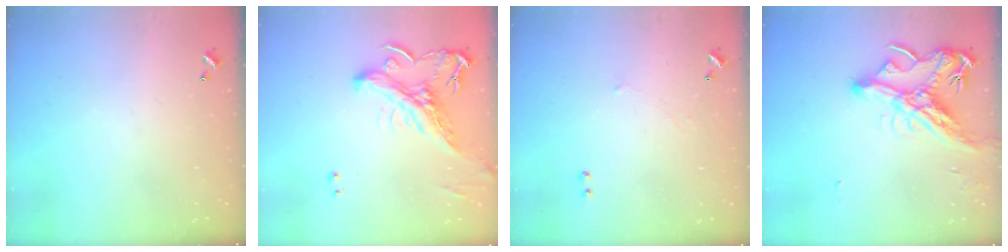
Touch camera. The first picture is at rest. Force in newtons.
{"total": 2.2, "press": 1.4, "slide": 1.7}
{"total": 1.3, "press": 1.0, "slide": 0.7}
{"total": 13.6, "press": 13.5, "slide": 1.8}